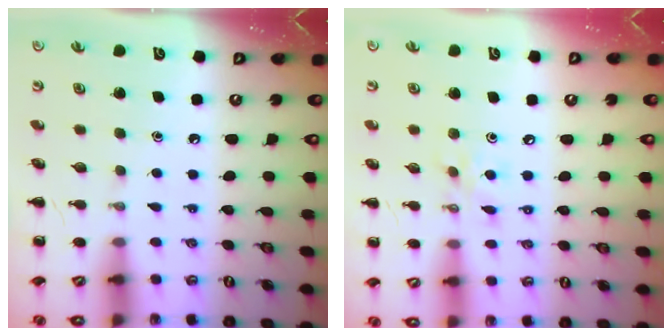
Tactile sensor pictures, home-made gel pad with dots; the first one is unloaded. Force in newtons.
{"total": 5.2, "press": 5.1, "slide": 0.8}